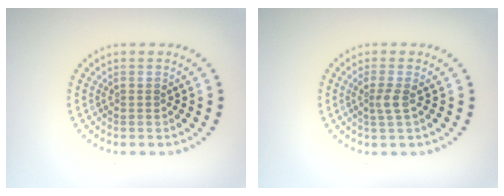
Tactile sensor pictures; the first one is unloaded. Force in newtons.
{"total": 1.6, "press": 1.2, "slide": 1.0}